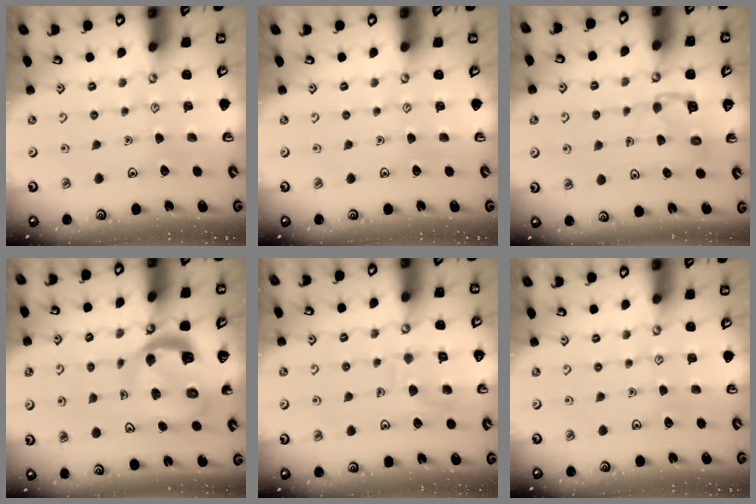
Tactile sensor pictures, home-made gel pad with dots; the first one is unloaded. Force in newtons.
{"total": 0.0}
{"total": 3.9, "press": 3.9, "slide": 0.2}
{"total": 9.6, "press": 9.6, "slide": 1.3}
{"total": 8.0, "press": 8.0, "slide": 0.8}
{"total": 0.0}